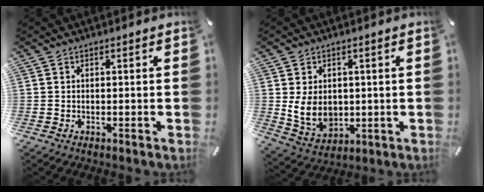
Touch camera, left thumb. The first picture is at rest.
{"total": 8.3, "force": [0.5, 6.7, 5.0], "torque": [-0.106, -0.007, 0.007]}